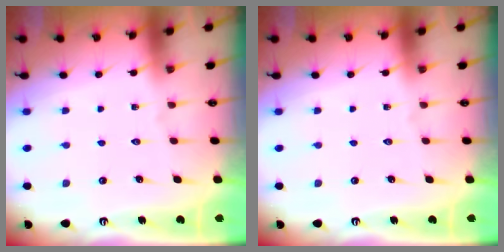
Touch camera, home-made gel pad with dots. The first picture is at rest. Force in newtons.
{"total": 0.0}